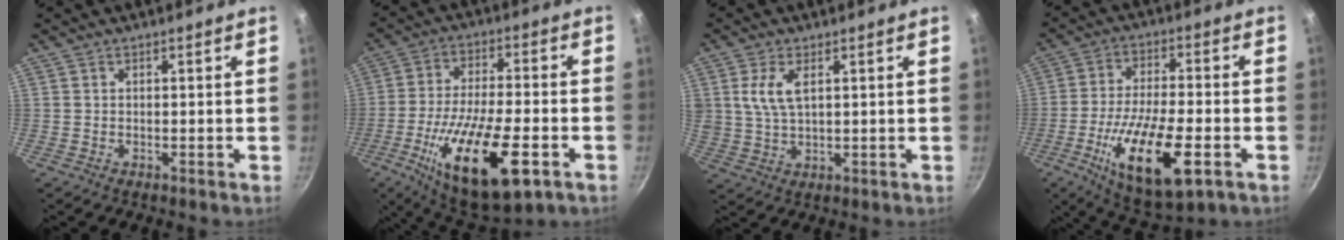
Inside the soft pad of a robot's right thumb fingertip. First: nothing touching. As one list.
[{"total": 21.9, "force": [-8.4, 7.7, 18.7], "torque": [-0.317, 0.011, -0.136]}, {"total": 6.3, "force": [2.1, 3.0, 5.1], "torque": [-0.102, -0.006, 0.046]}, {"total": 18.1, "force": [-6.5, 6.4, 15.7], "torque": [-0.277, 0.011, -0.111]}]